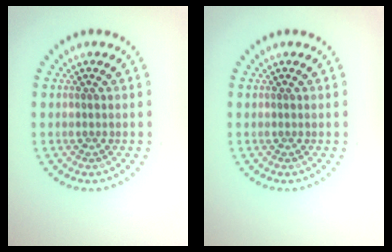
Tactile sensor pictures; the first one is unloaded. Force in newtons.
{"total": 0.0}